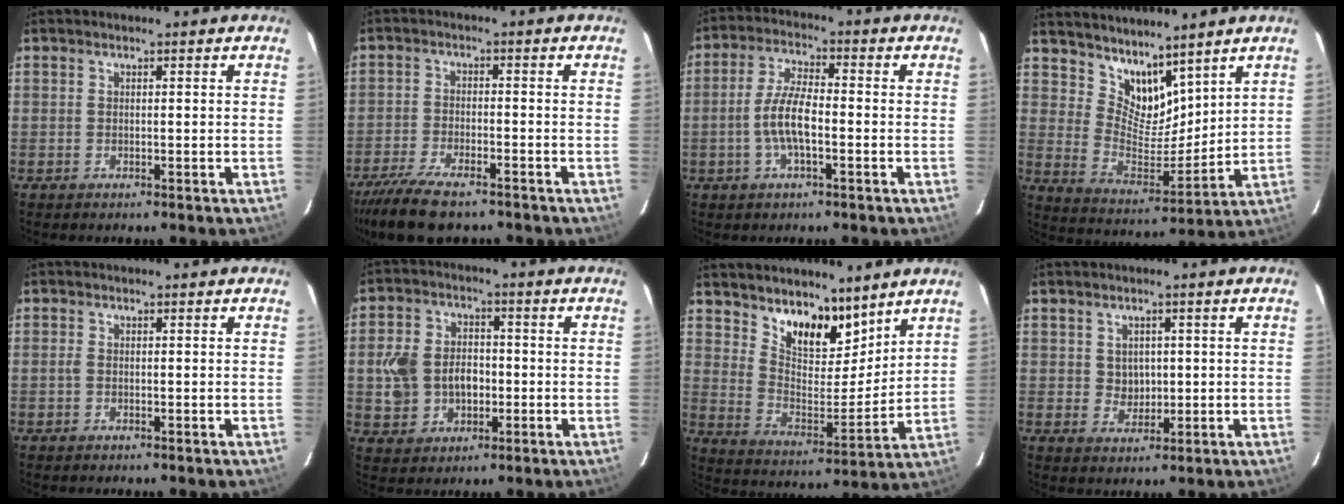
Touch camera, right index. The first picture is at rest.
{"total": 11.9, "force": [-9.5, 3.5, 6.3], "torque": [-0.151, -0.033, -0.169]}
{"total": 7.1, "force": [-1.9, 2.2, 6.5], "torque": [-0.132, 0.005, -0.037]}
{"total": 10.7, "force": [8.6, 4.9, 4.1], "torque": [-0.073, -0.007, 0.170]}
{"total": 0.7, "force": [-0.1, 0.3, 0.6], "torque": [-0.013, 0.001, -0.004]}
{"total": 10.3, "force": [-1.0, 8.6, 5.6], "torque": [-0.136, 0.021, -0.005]}
{"total": 12.5, "force": [9.5, 5.7, 5.8], "torque": [-0.095, -0.002, 0.169]}
{"total": 3.2, "force": [0.6, 3.0, 1.0], "torque": [-0.013, 0.003, 0.017]}